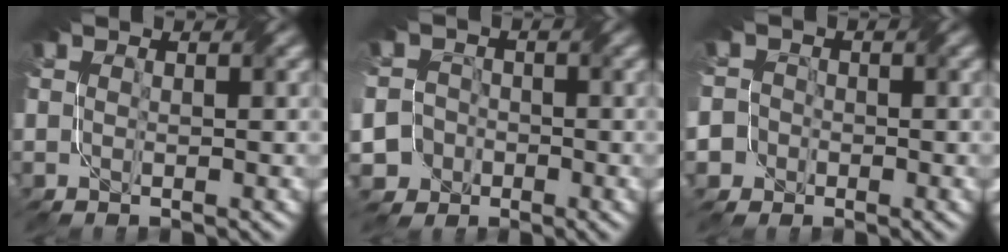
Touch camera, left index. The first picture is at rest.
{"total": 8.7, "force": [-4.9, 6.9, 1.9], "torque": [-0.045, -0.013, -0.115]}
{"total": 5.1, "force": [-2.6, 4.4, 0.7], "torque": [-0.014, 0.005, -0.078]}